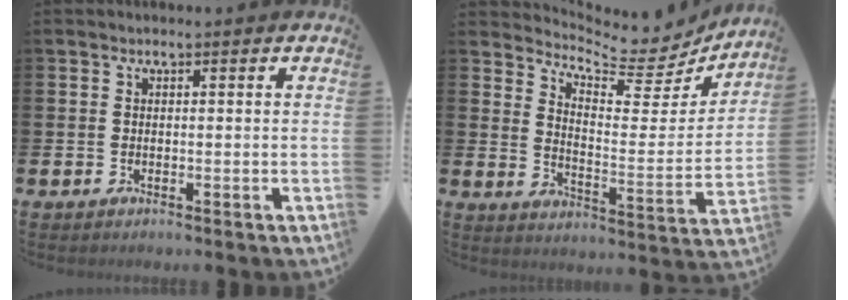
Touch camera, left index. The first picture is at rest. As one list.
[{"total": 6.6, "force": [6.1, 2.0, 1.4], "torque": [-0.042, -0.063, 0.099]}]